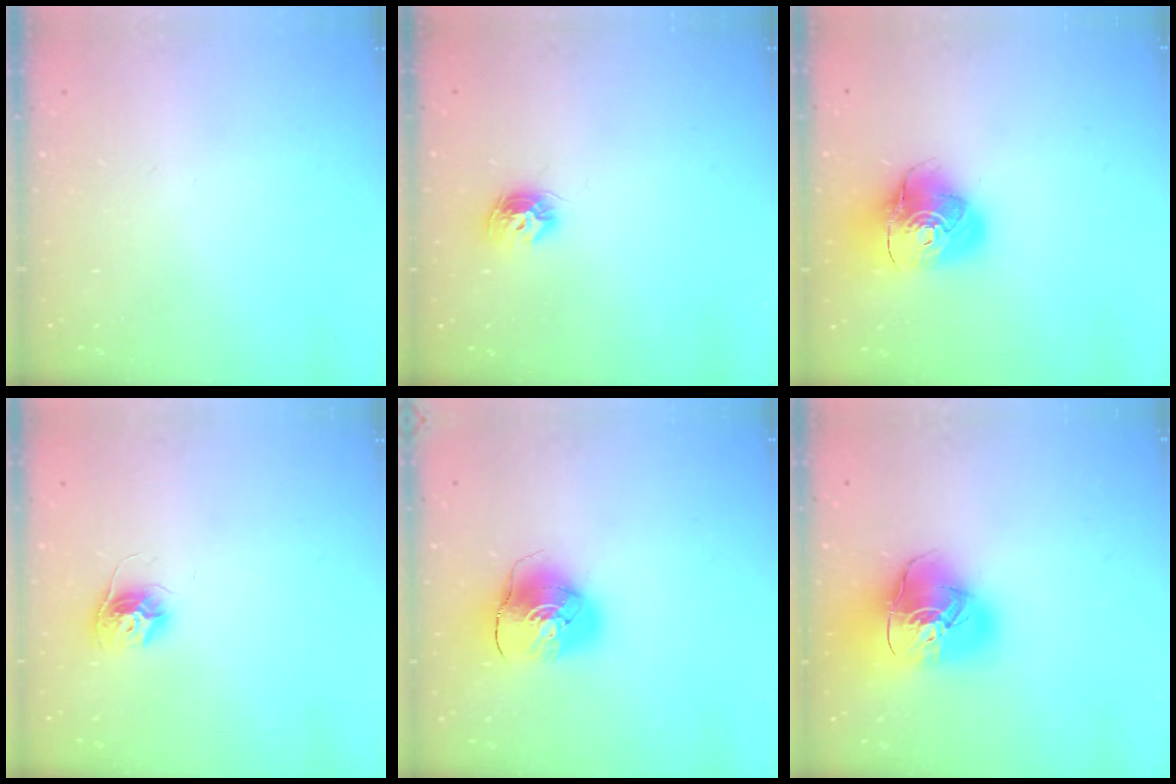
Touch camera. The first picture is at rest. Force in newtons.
{"total": 8.3, "press": 8.3, "slide": 0.2}
{"total": 13.7, "press": 13.6, "slide": 1.6}
{"total": 10.0, "press": 10.0, "slide": 0.6}
{"total": 10.2, "press": 10.1, "slide": 1.4}
{"total": 19.5, "press": 19.4, "slide": 2.3}